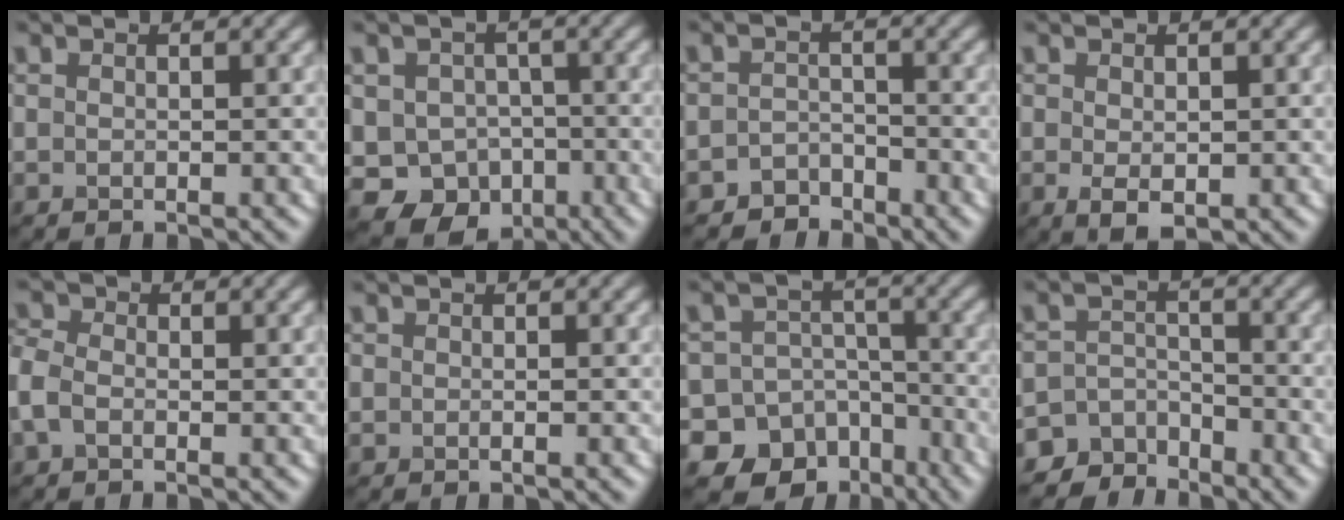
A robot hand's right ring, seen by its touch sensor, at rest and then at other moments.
{"total": 8.2, "force": [-2.8, 7.1, 2.9], "torque": [-0.016, -0.019, -0.062]}
{"total": 2.2, "force": [-1.9, 1.2, 0.0], "torque": [0.009, 0.008, -0.040]}
{"total": 1.9, "force": [-0.1, 1.1, 1.5], "torque": [-0.031, -0.008, 0.002]}
{"total": 2.9, "force": [-0.5, 2.1, 1.9], "torque": [-0.052, 0.007, -0.026]}
{"total": 0.7, "force": [0.0, 0.6, 0.4], "torque": [-0.006, -0.005, 0.001]}
{"total": 14.3, "force": [-8.4, 11.2, 2.7], "torque": [-0.047, -0.043, -0.139]}
{"total": 4.9, "force": [-4.1, 2.5, 0.1], "torque": [0.018, -0.002, -0.069]}